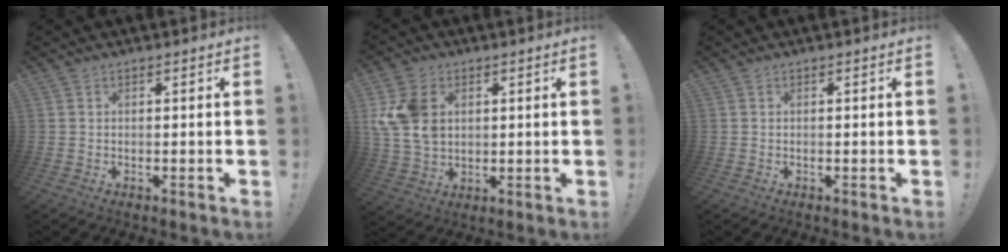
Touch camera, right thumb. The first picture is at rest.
{"total": 12.7, "force": [3.5, 9.6, 7.6], "torque": [-0.155, -0.009, 0.068]}
{"total": 0.0}